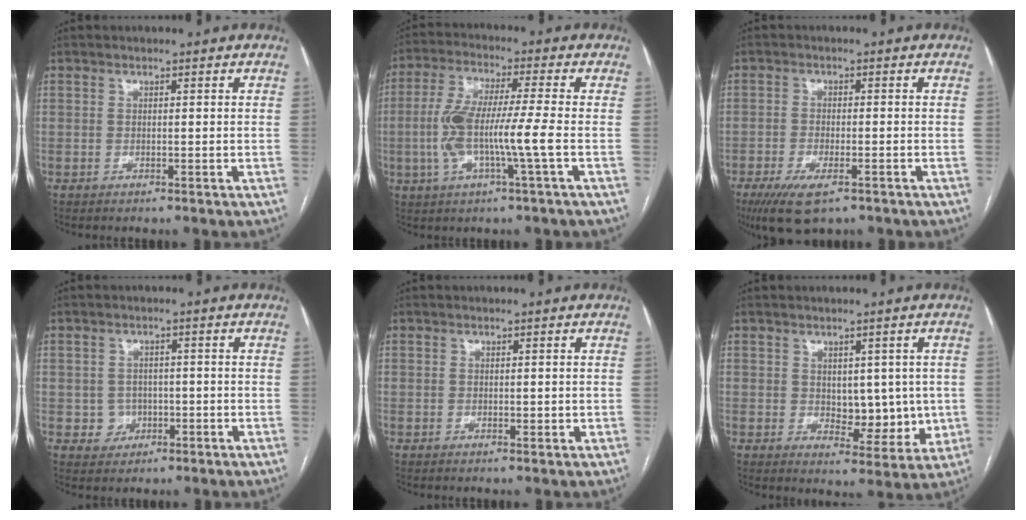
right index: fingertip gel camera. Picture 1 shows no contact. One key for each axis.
{"total": 10.2, "fx": -1.9, "fy": 0.3, "fz": 10.0, "tx": -0.206, "ty": 0.010, "tz": -0.042}
{"total": 7.1, "fx": -4.4, "fy": 2.4, "fz": 5.1, "tx": -0.086, "ty": -0.014, "tz": -0.071}
{"total": 3.3, "fx": -0.6, "fy": 3.2, "fz": 0.3, "tx": 0.011, "ty": 0.011, "tz": -0.003}
{"total": 0.9, "fx": 0.0, "fy": 0.5, "fz": 0.8, "tx": -0.010, "ty": -0.001, "tz": 0.001}
{"total": 7.1, "fx": 0.3, "fy": 4.2, "fz": 5.7, "tx": -0.060, "ty": -0.002, "tz": 0.018}